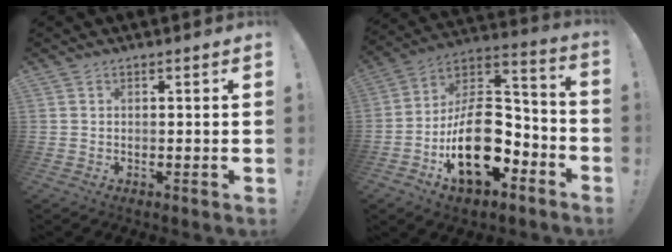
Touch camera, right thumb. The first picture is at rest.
{"total": 22.1, "force": [-6.9, 13.3, 16.2], "torque": [-0.264, 0.034, -0.101]}